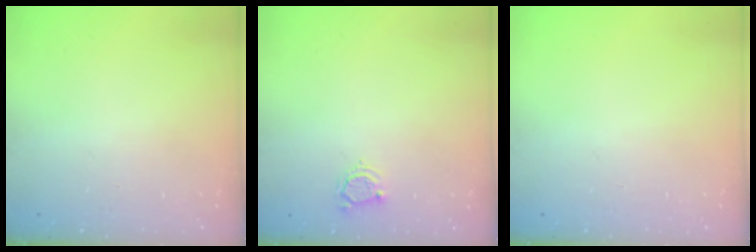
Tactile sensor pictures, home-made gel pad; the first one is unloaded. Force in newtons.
{"total": 3.7, "press": 3.7, "slide": 0.5}
{"total": 0.0}